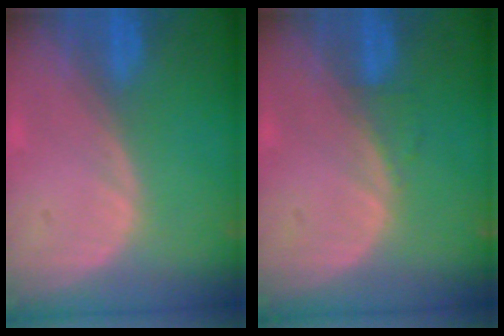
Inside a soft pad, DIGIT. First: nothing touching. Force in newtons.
{"total": 0.7, "press": 0.7, "slide": 0.1}